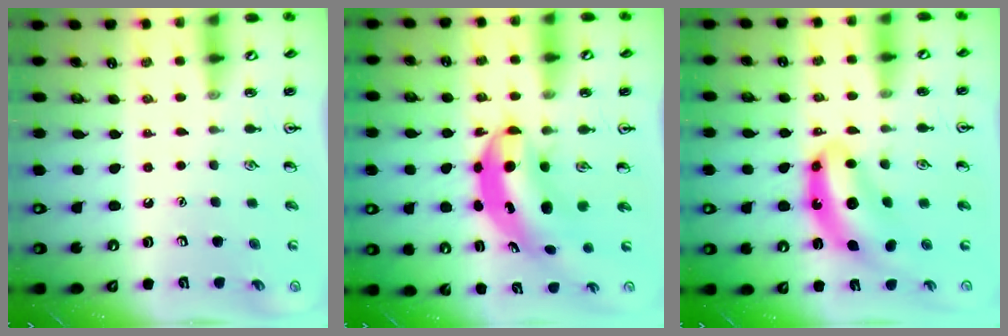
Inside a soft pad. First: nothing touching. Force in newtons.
{"total": 7.2, "press": 7.0, "slide": 1.9}
{"total": 10.5, "press": 9.9, "slide": 3.5}